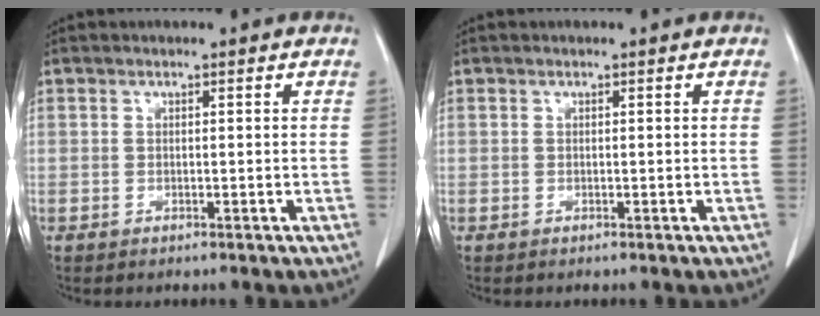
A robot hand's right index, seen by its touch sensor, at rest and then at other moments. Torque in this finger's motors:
{"motor_torque": [0.10, -0.05, 0.02, 0.01]}